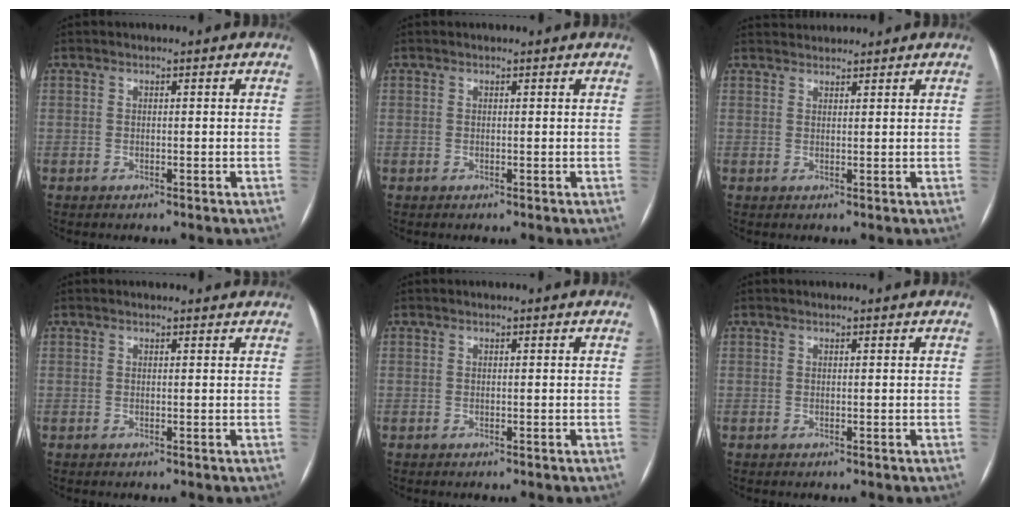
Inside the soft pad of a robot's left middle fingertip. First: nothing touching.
{"total": 1.0, "force": [0.9, 0.2, 0.2], "torque": [-0.006, 0.018, 0.013]}
{"total": 3.2, "force": [3.2, 0.4, 0.1], "torque": [-0.005, 0.030, 0.057]}
{"total": 1.9, "force": [1.8, 0.4, 0.2], "torque": [-0.009, 0.010, 0.018]}
{"total": 0.0}
{"total": 0.7, "force": [0.6, 0.1, 0.2], "torque": [-0.002, 0.014, 0.012]}